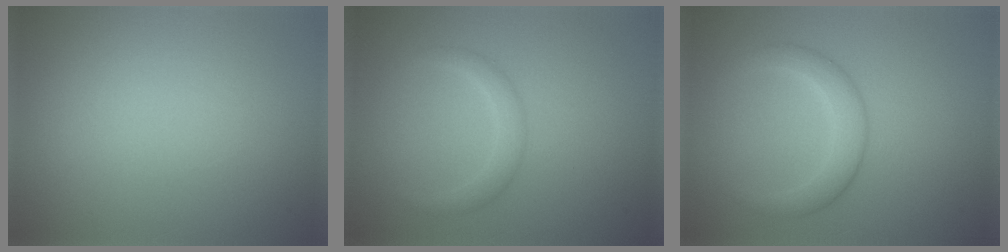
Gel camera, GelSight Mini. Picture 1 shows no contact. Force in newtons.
{"total": 1.6, "press": 1.6, "slide": 0.0}
{"total": 2.7, "press": 2.7, "slide": 0.1}